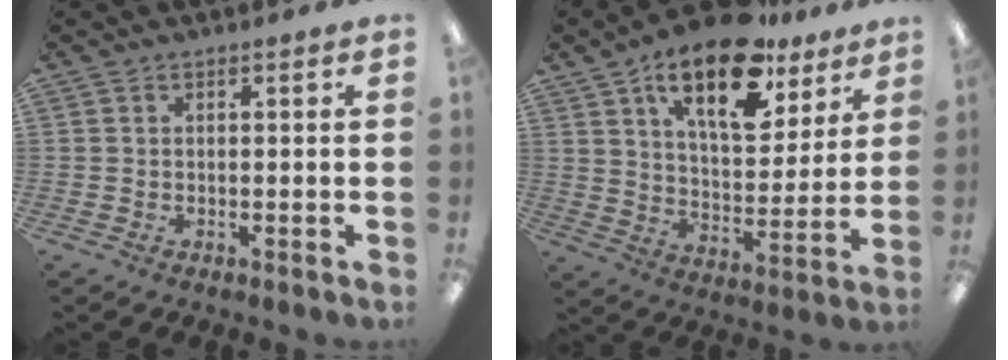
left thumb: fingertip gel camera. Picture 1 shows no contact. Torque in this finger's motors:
{"motor_torque": [0.43, 0.51, 1.48, -1.29, 0.13]}